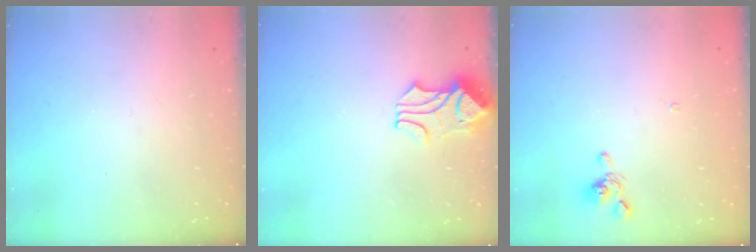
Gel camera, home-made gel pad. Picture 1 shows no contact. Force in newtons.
{"total": 1.7, "press": 1.2, "slide": 1.1}
{"total": 0.8, "press": 0.5, "slide": 0.6}